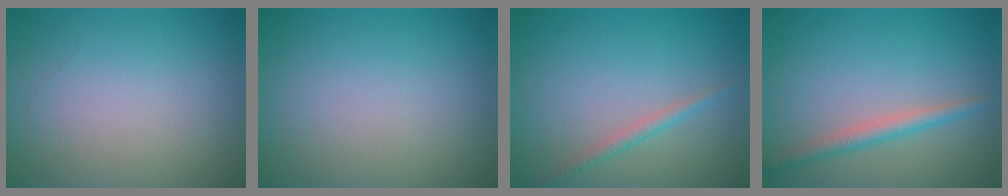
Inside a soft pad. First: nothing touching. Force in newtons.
{"total": 0.0}
{"total": 1.4, "press": 1.4, "slide": 0.0}
{"total": 2.2, "press": 2.1, "slide": 0.0}